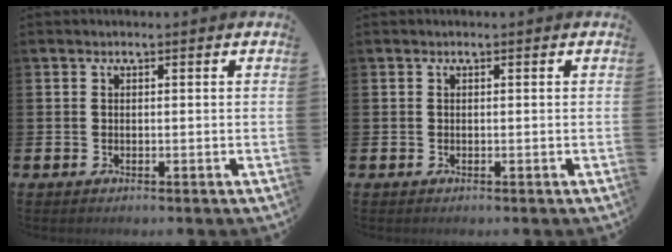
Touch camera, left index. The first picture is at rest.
{"total": 0.0}